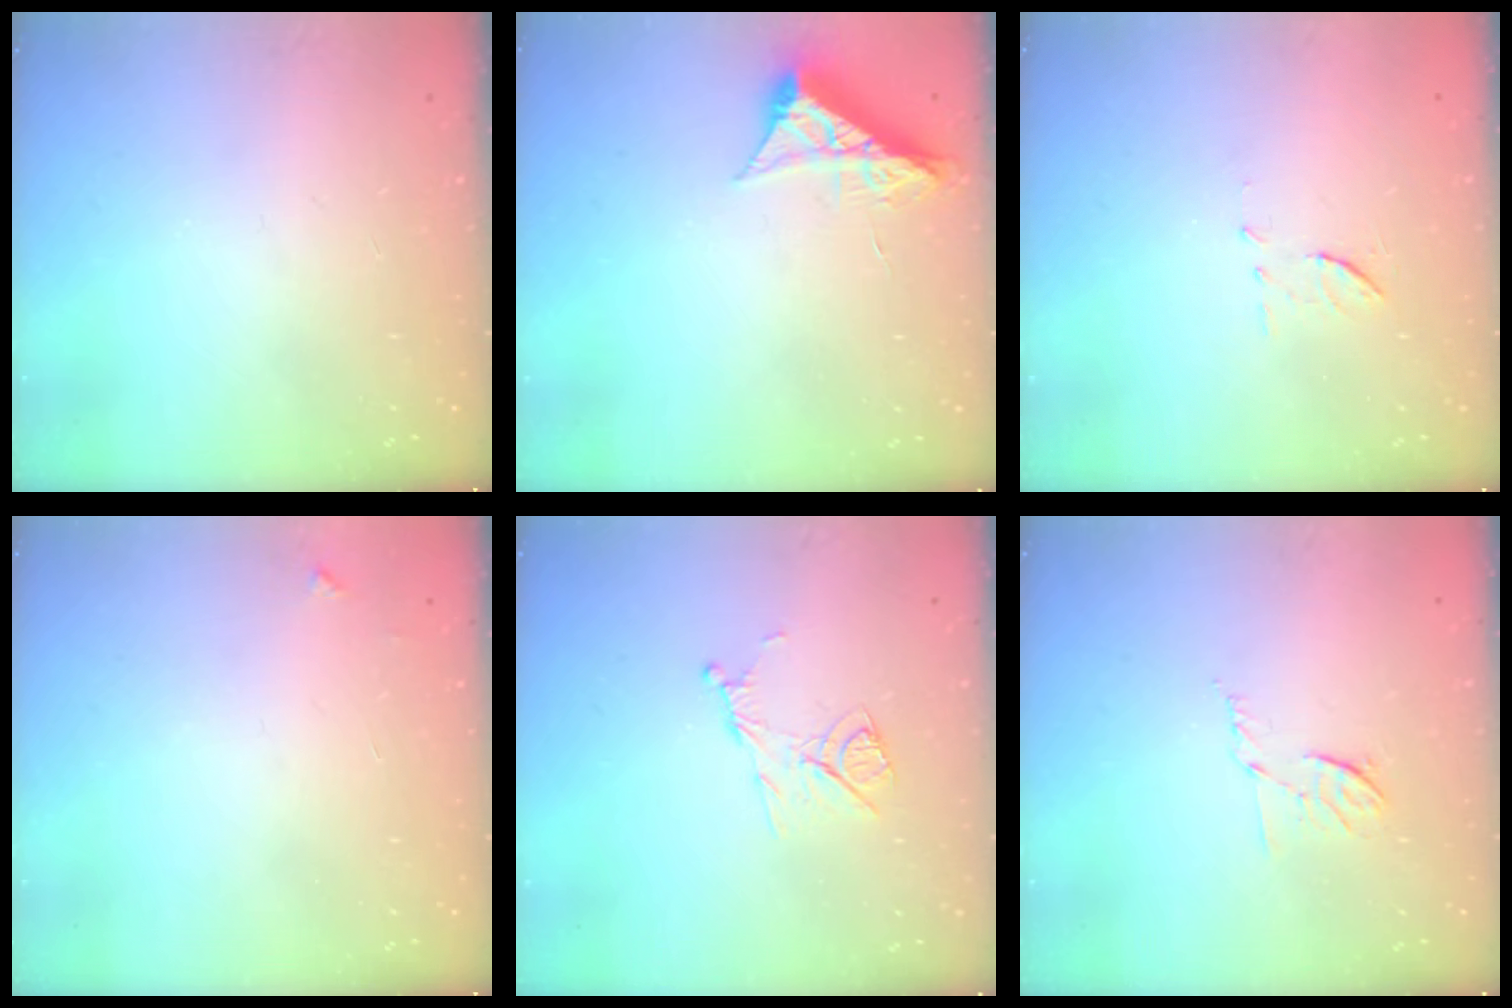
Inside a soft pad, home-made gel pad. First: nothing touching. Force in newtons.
{"total": 8.6, "press": 8.6, "slide": 0.4}
{"total": 6.8, "press": 6.6, "slide": 1.8}
{"total": 3.3, "press": 3.3, "slide": 0.4}
{"total": 9.2, "press": 9.2, "slide": 0.2}
{"total": 5.9, "press": 5.9, "slide": 1.0}